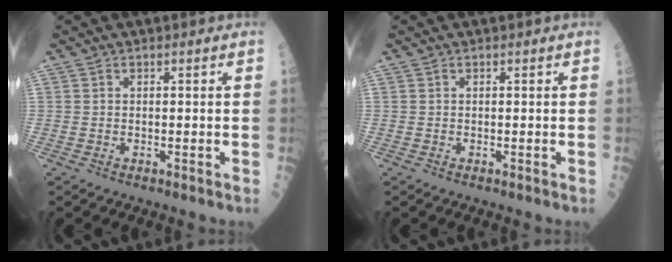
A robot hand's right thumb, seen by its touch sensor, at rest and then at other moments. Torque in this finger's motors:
{"motor_torque": [0.00, 0.00, -0.01, -0.01, 0.00]}